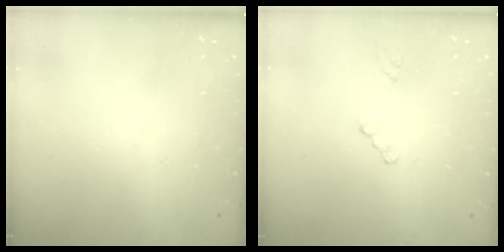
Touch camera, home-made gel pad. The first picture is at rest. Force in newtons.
{"total": 0.9, "press": 0.9, "slide": 0.2}